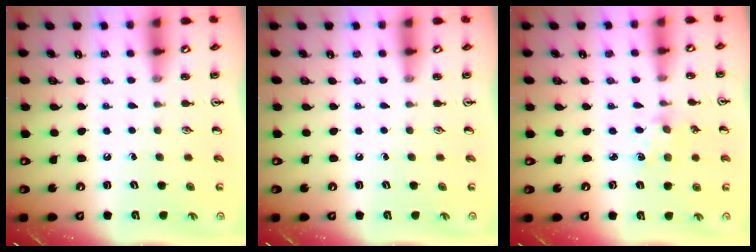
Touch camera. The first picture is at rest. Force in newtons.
{"total": 0.0}
{"total": 2.7, "press": 2.7, "slide": 0.4}